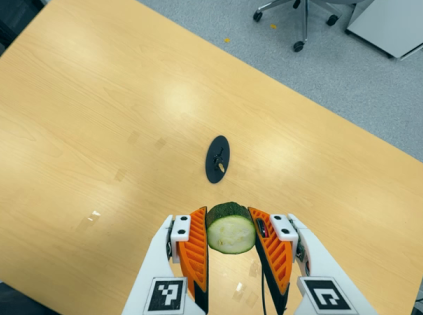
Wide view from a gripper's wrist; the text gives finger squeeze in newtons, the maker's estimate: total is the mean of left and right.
{"total": 10.3, "left": 9.7, "right": 10.9}